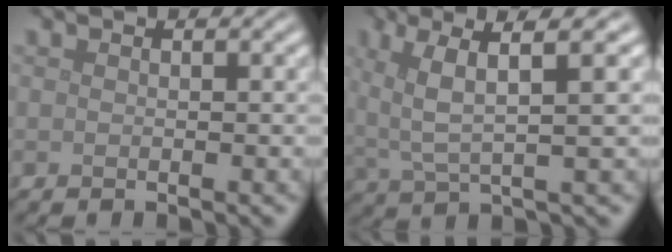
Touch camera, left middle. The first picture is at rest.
{"total": 6.3, "force": [2.7, 1.4, 5.5], "torque": [-0.107, 0.012, 0.051]}